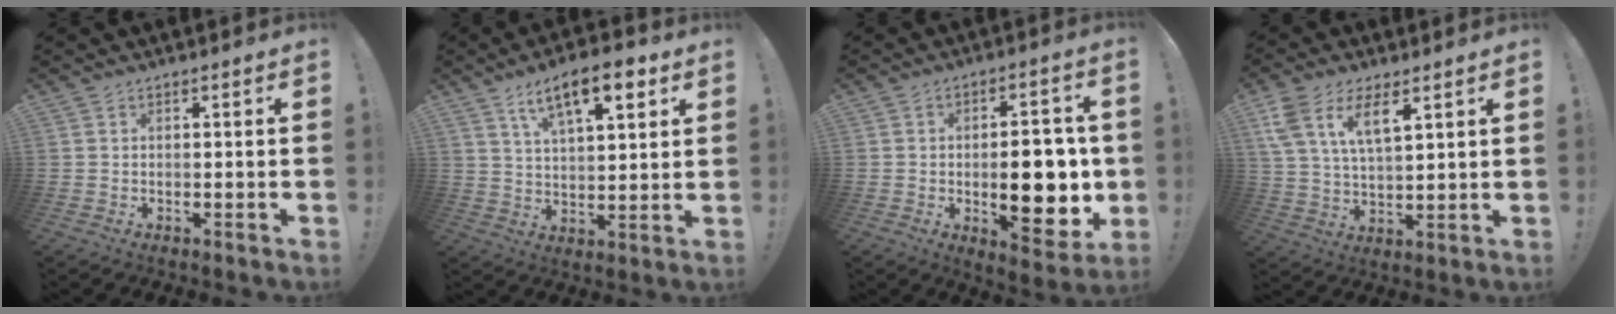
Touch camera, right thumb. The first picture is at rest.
{"total": 13.1, "force": [7.0, 4.7, 10.0], "torque": [-0.152, -0.023, 0.115]}
{"total": 16.3, "force": [-1.5, 7.4, 14.4], "torque": [-0.183, 0.001, -0.015]}
{"total": 11.3, "force": [6.5, 5.0, 7.8], "torque": [-0.151, -0.014, 0.123]}